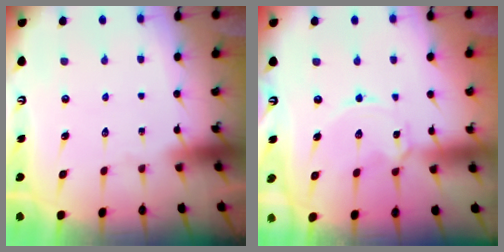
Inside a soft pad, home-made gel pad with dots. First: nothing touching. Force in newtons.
{"total": 1.9, "press": 1.9, "slide": 0.4}